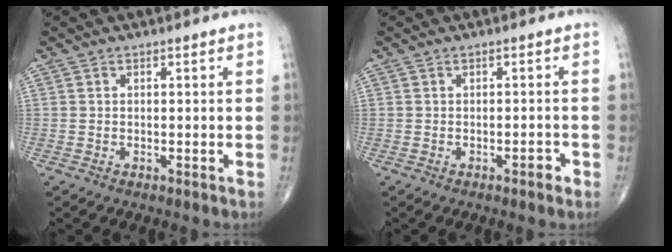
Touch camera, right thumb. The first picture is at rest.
{"total": 1.6, "force": [-0.9, 0.6, 1.2], "torque": [-0.016, 0.001, -0.013]}